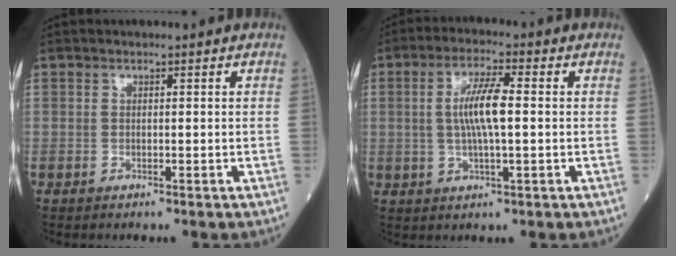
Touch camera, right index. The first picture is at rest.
{"total": 7.3, "force": [0.5, 1.1, 7.2], "torque": [-0.142, 0.006, 0.007]}